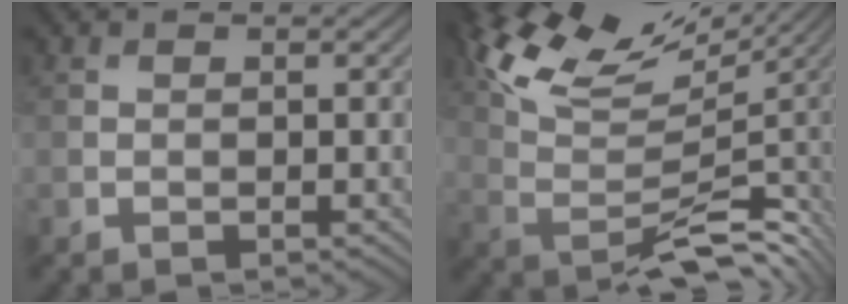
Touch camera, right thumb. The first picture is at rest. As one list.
[{"total": 11.5, "force": [6.1, 4.2, 8.8], "torque": [-0.171, 0.007, 0.125]}]